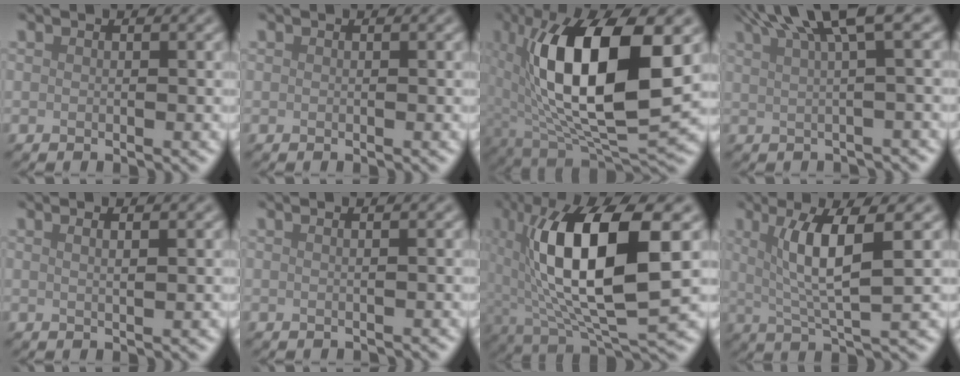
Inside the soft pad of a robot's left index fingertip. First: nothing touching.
{"total": 0.0}
{"total": 14.8, "force": [2.6, 6.6, 13.0], "torque": [-0.213, -0.006, 0.044]}
{"total": 6.1, "force": [3.5, 1.2, 4.8], "torque": [-0.055, 0.027, 0.055]}
{"total": 1.7, "force": [0.8, 0.6, 1.4], "torque": [-0.007, -0.002, 0.000]}
{"total": 0.8, "force": [-0.1, 0.3, 0.7], "torque": [-0.007, 0.000, -0.009]}
{"total": 12.7, "force": [2.1, 4.6, 11.6], "torque": [-0.196, -0.005, 0.041]}
{"total": 5.7, "force": [1.7, 0.9, 5.4], "torque": [-0.094, 0.003, 0.033]}